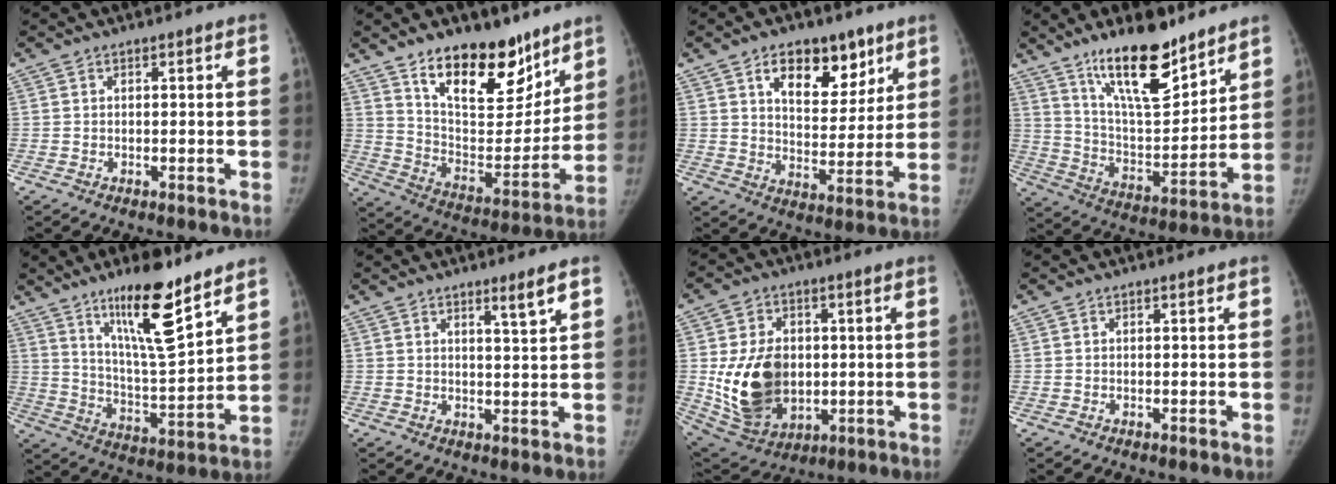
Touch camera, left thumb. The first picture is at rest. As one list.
[{"total": 20.8, "force": [13.8, 10.1, 11.8], "torque": [-0.128, -0.087, 0.229]}, {"total": 13.3, "force": [7.4, 7.7, 8.0], "torque": [-0.076, -0.040, 0.119]}, {"total": 18.4, "force": [13.1, 5.9, 11.6], "torque": [-0.155, -0.087, 0.231]}, {"total": 15.7, "force": [10.4, 3.0, 11.3], "torque": [-0.177, -0.074, 0.188]}, {"total": 3.5, "force": [2.3, -0.2, 2.7], "torque": [-0.042, -0.023, 0.039]}, {"total": 17.2, "force": [-0.3, 12.6, 11.7], "torque": [-0.176, -0.011, 0.020]}, {"total": 0.0}]